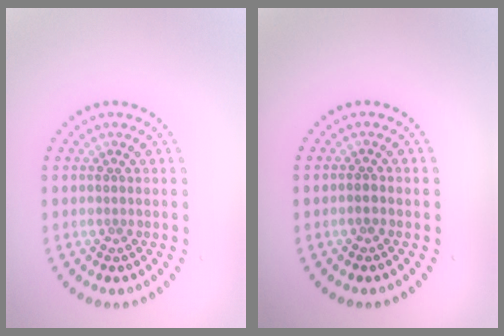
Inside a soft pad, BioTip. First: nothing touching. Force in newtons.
{"total": 0.9, "press": 0.8, "slide": 0.4}